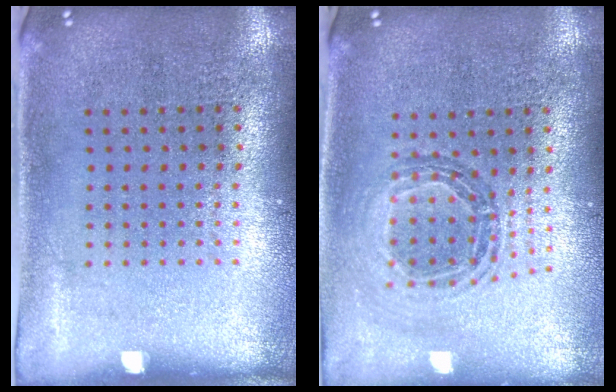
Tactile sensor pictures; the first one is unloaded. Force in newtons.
{"total": 0.7, "press": 0.7, "slide": 0.1}